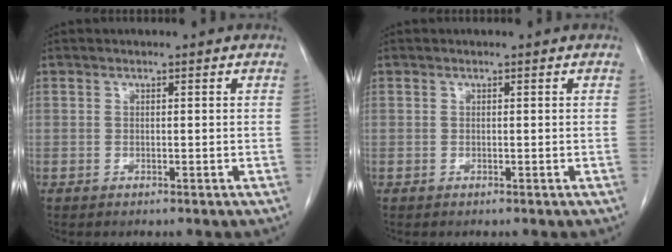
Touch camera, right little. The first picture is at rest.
{"total": 0.0}